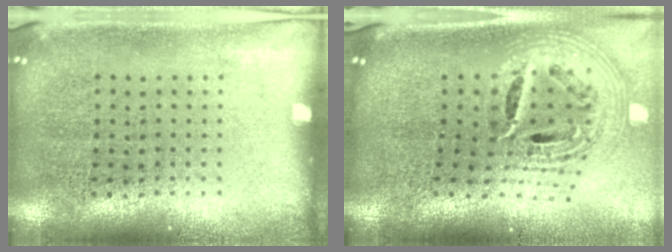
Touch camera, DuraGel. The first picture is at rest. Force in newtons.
{"total": 2.6, "press": 1.9, "slide": 1.9}